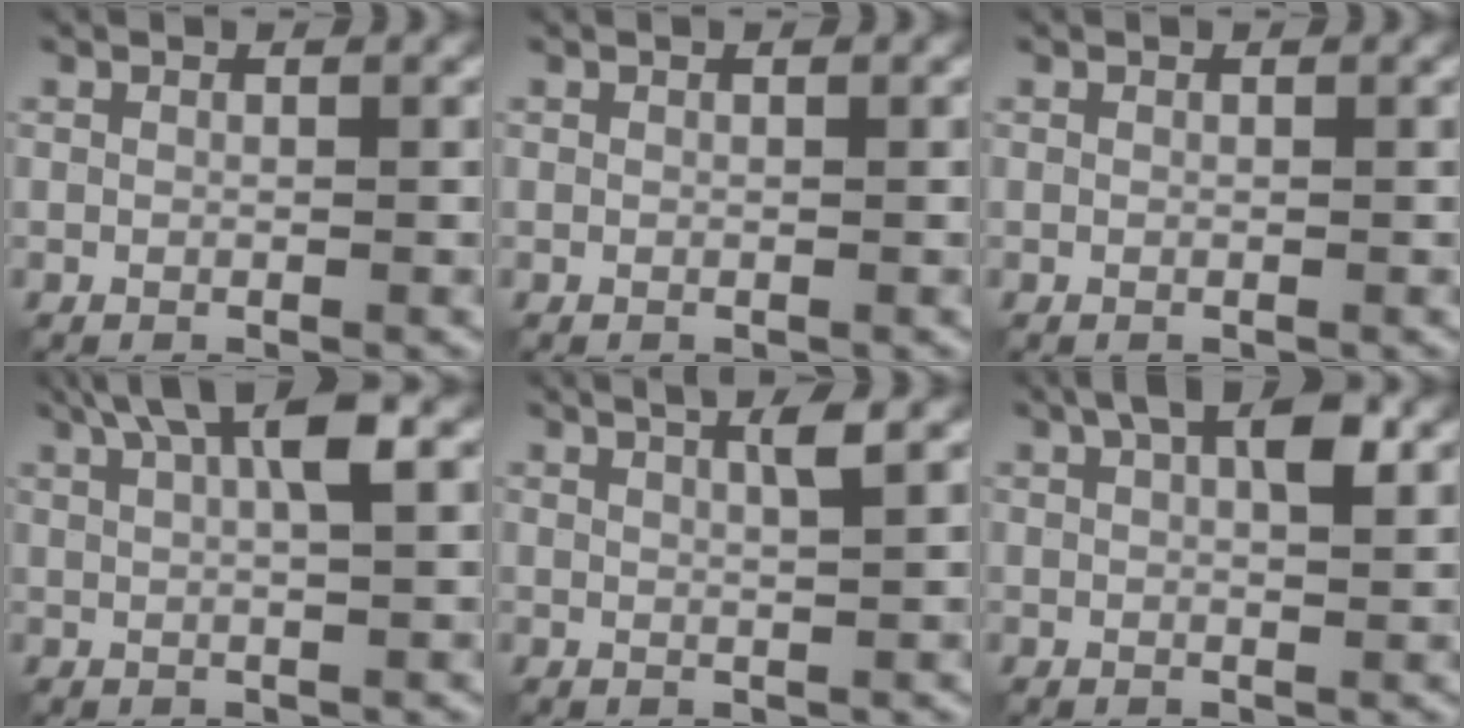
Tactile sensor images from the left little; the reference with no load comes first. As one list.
[{"total": 0.0}, {"total": 0.0}, {"total": 5.4, "force": [2.1, 1.1, 4.8], "torque": [-0.080, 0.014, 0.033]}, {"total": 2.7, "force": [1.3, 0.5, 2.3], "torque": [-0.022, 0.007, 0.013]}, {"total": 4.3, "force": [1.6, 1.4, 3.7], "torque": [-0.062, 0.010, 0.023]}]